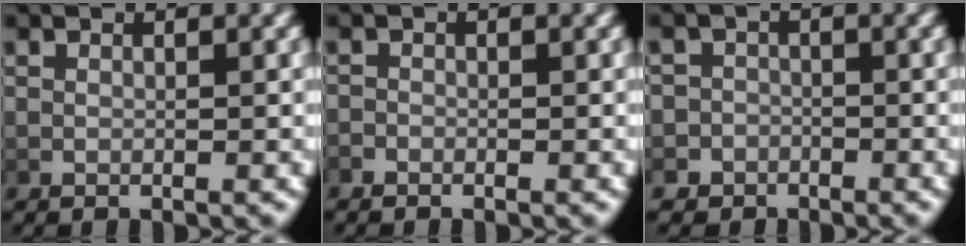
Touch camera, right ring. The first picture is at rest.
{"total": 0.8, "force": [-0.7, 0.2, -0.1], "torque": [-0.001, -0.006, -0.013]}
{"total": 4.5, "force": [-2.9, 3.4, -0.3], "torque": [0.006, -0.010, -0.060]}